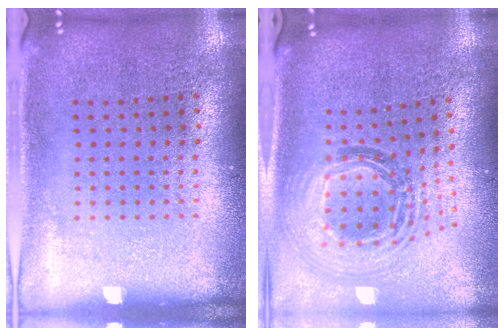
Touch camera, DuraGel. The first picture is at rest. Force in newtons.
{"total": 1.6, "press": 1.4, "slide": 0.8}